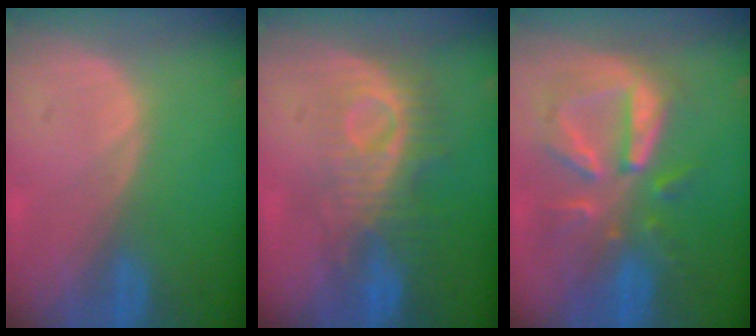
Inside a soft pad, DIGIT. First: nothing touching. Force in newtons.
{"total": 9.2, "press": 8.2, "slide": 4.0}
{"total": 9.5, "press": 8.8, "slide": 3.6}